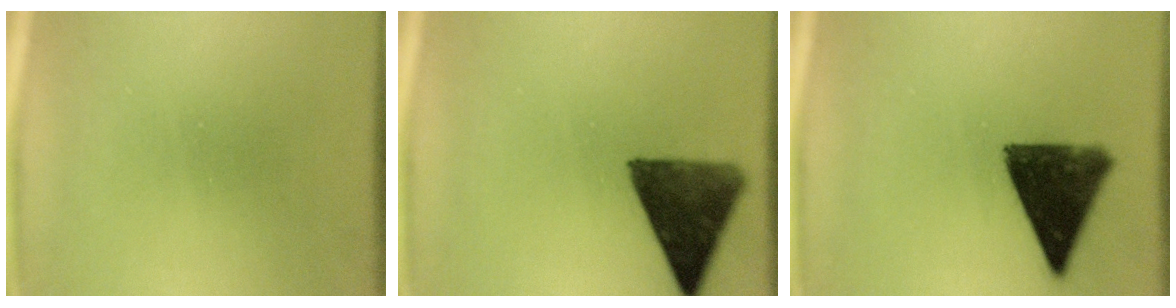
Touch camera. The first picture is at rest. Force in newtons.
{"total": 11.3}
{"total": 12.4}